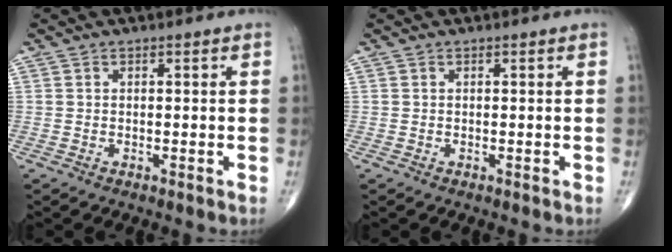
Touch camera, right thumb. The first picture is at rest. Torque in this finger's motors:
{"motor_torque": [0.10, 0.10, -0.04, 0.04, 0.01]}